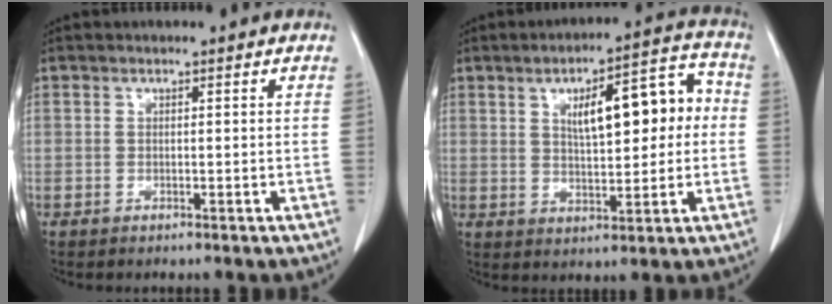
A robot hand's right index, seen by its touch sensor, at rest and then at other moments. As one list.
[{"total": 12.9, "force": [2.1, 4.7, 11.8], "torque": [-0.170, 0.039, 0.038]}]